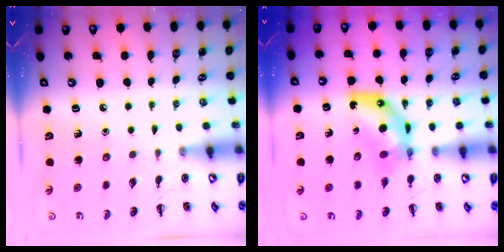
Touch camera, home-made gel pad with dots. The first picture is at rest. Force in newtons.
{"total": 8.1, "press": 7.8, "slide": 1.9}